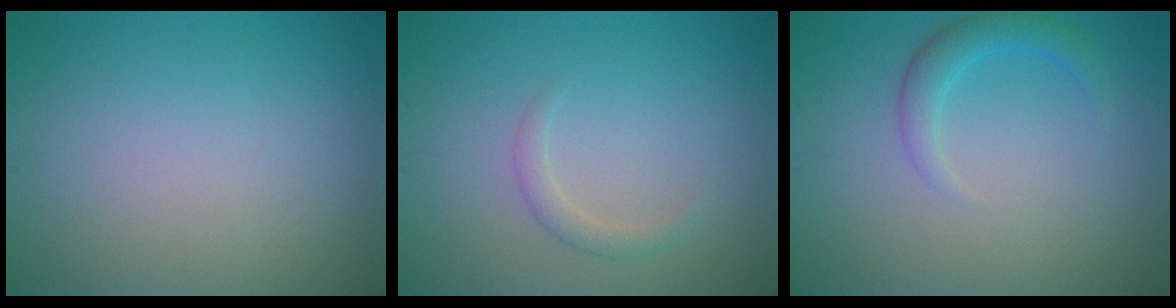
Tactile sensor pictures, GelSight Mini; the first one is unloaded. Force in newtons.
{"total": 1.4, "press": 1.4, "slide": 0.1}
{"total": 2.3, "press": 2.3, "slide": 0.1}